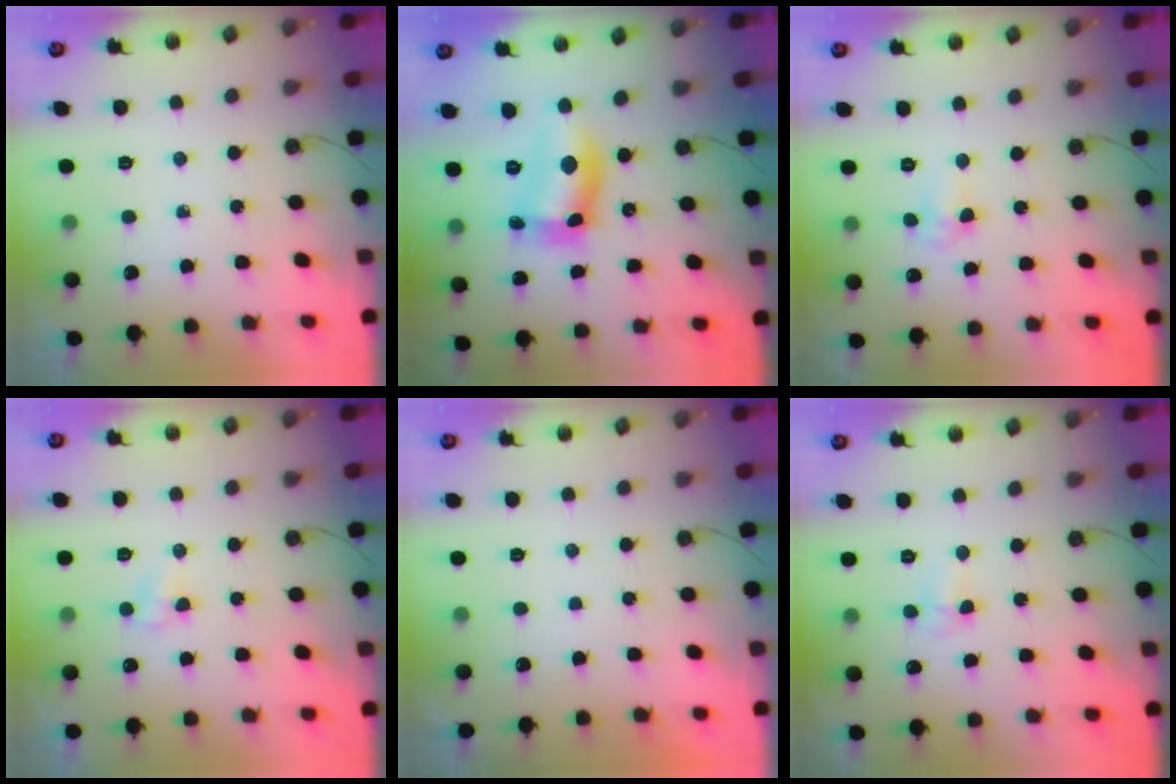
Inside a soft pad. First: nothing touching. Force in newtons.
{"total": 10.9, "press": 10.9, "slide": 0.7}
{"total": 3.4, "press": 3.4, "slide": 0.4}
{"total": 3.0, "press": 2.9, "slide": 0.3}
{"total": 0.0}
{"total": 3.7, "press": 3.6, "slide": 0.8}